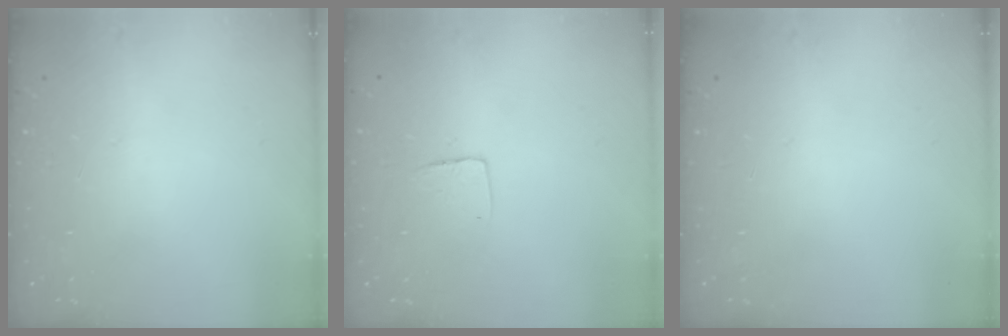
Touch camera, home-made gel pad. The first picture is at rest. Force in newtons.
{"total": 5.3, "press": 5.3, "slide": 0.4}
{"total": 0.0}